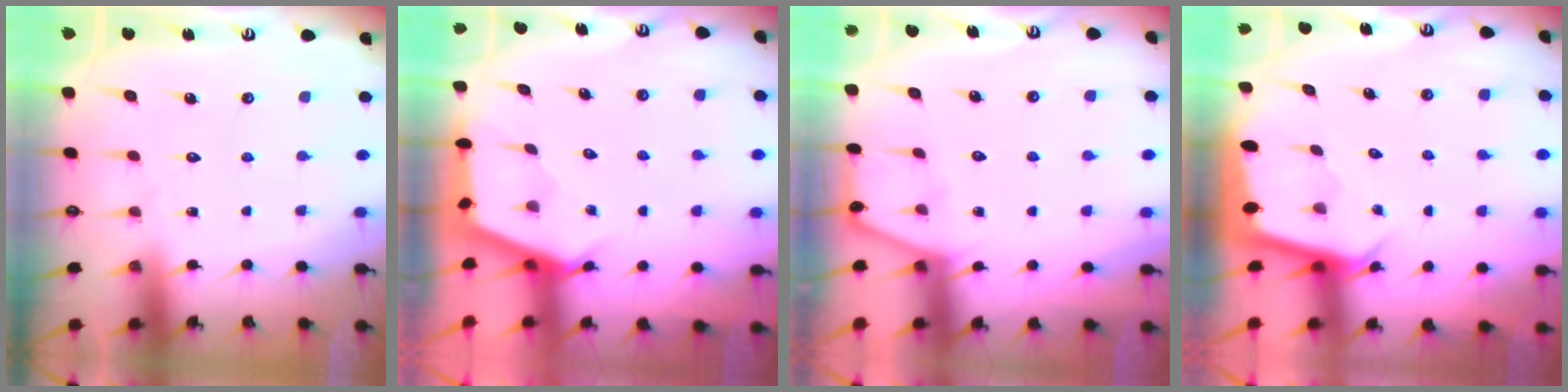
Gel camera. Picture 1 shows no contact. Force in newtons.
{"total": 2.6, "press": 2.5, "slide": 0.4}
{"total": 2.6, "press": 2.6, "slide": 0.4}
{"total": 2.5, "press": 2.5, "slide": 0.0}